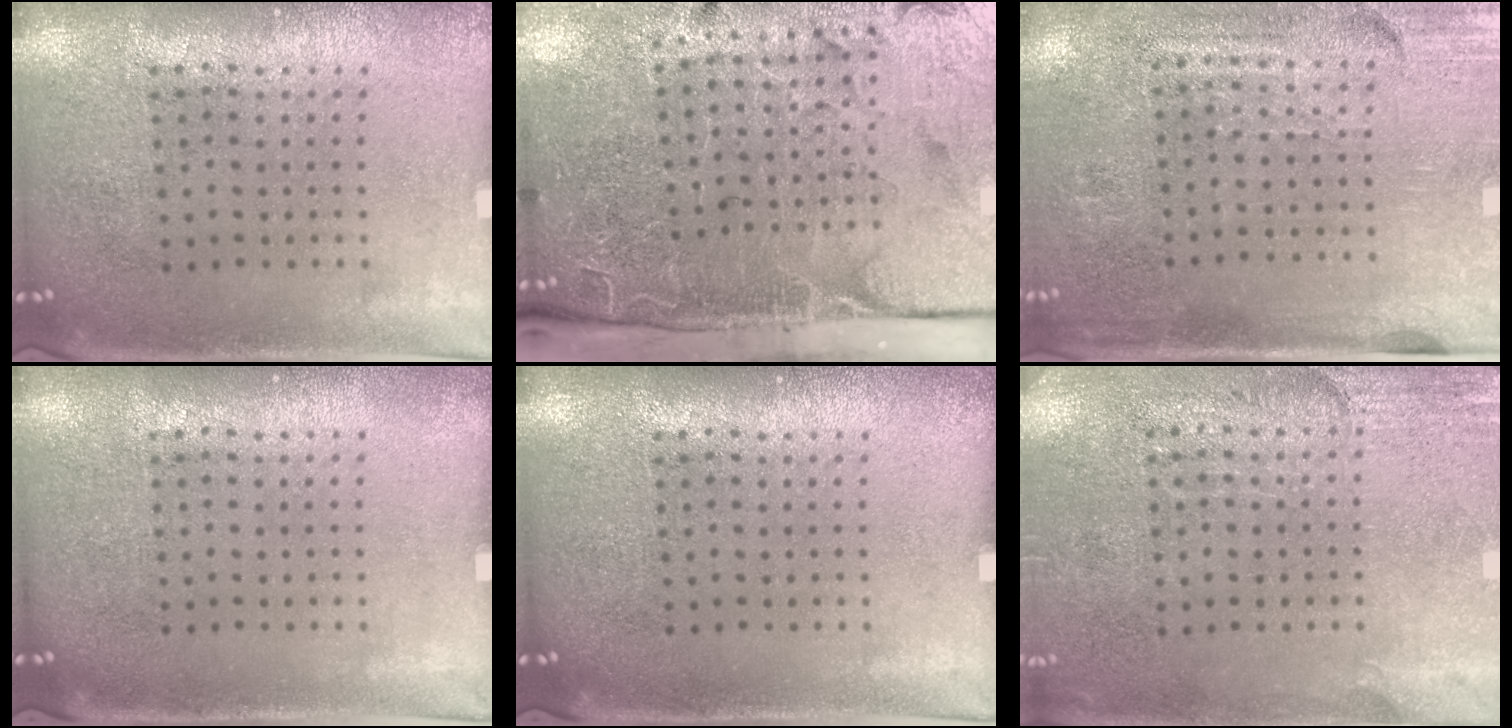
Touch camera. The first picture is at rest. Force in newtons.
{"total": 5.0, "press": 3.9, "slide": 3.1}
{"total": 3.4, "press": 3.1, "slide": 1.4}
{"total": 0.0}
{"total": 0.0}
{"total": 2.8, "press": 2.4, "slide": 1.4}